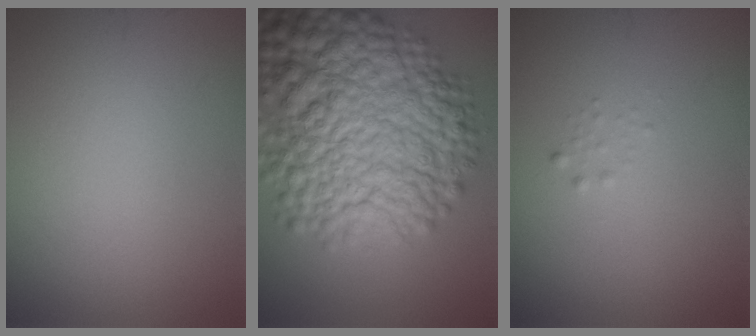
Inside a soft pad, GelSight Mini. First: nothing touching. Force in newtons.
{"total": 13.3, "press": 13.2, "slide": 0.4}
{"total": 0.6, "press": 0.6, "slide": 0.0}